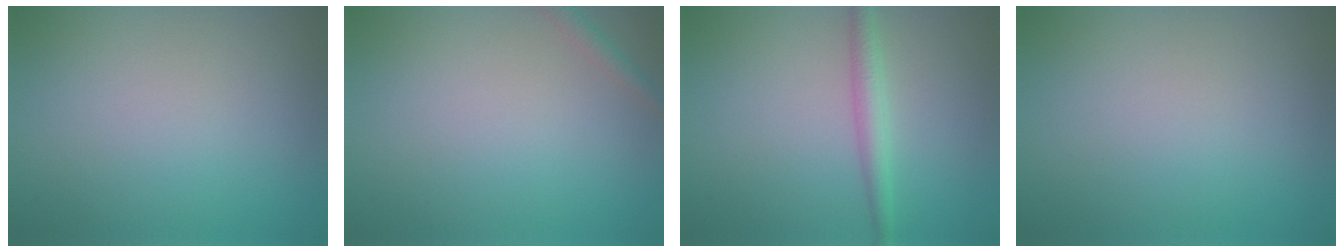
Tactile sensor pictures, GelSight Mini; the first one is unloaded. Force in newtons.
{"total": 1.2, "press": 1.2, "slide": 0.0}
{"total": 2.2, "press": 2.2, "slide": 0.1}
{"total": 0.0}